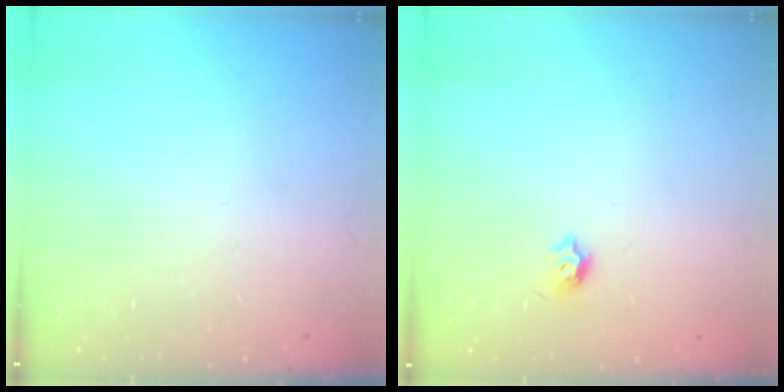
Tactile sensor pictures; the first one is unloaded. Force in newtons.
{"total": 4.0, "press": 3.9, "slide": 0.7}